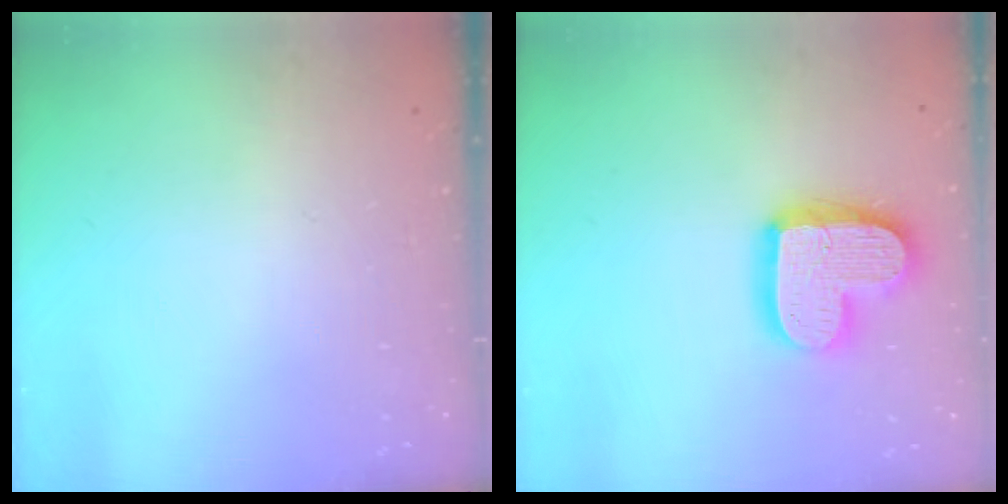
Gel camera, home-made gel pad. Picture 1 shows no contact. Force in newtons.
{"total": 16.4, "press": 16.4, "slide": 1.1}